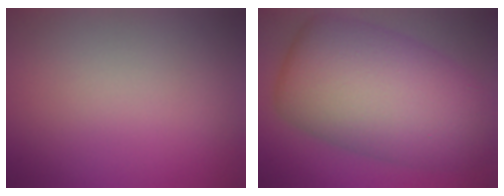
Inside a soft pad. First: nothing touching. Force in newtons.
{"total": 12.4, "press": 12.4, "slide": 0.4}